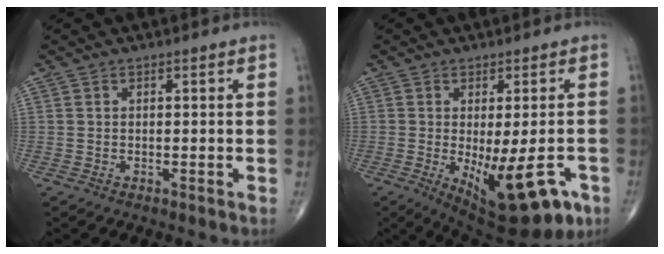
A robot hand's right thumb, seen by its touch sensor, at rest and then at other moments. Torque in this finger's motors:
{"motor_torque": [0.05, 0.98, 0.23, -0.24, 0.08]}